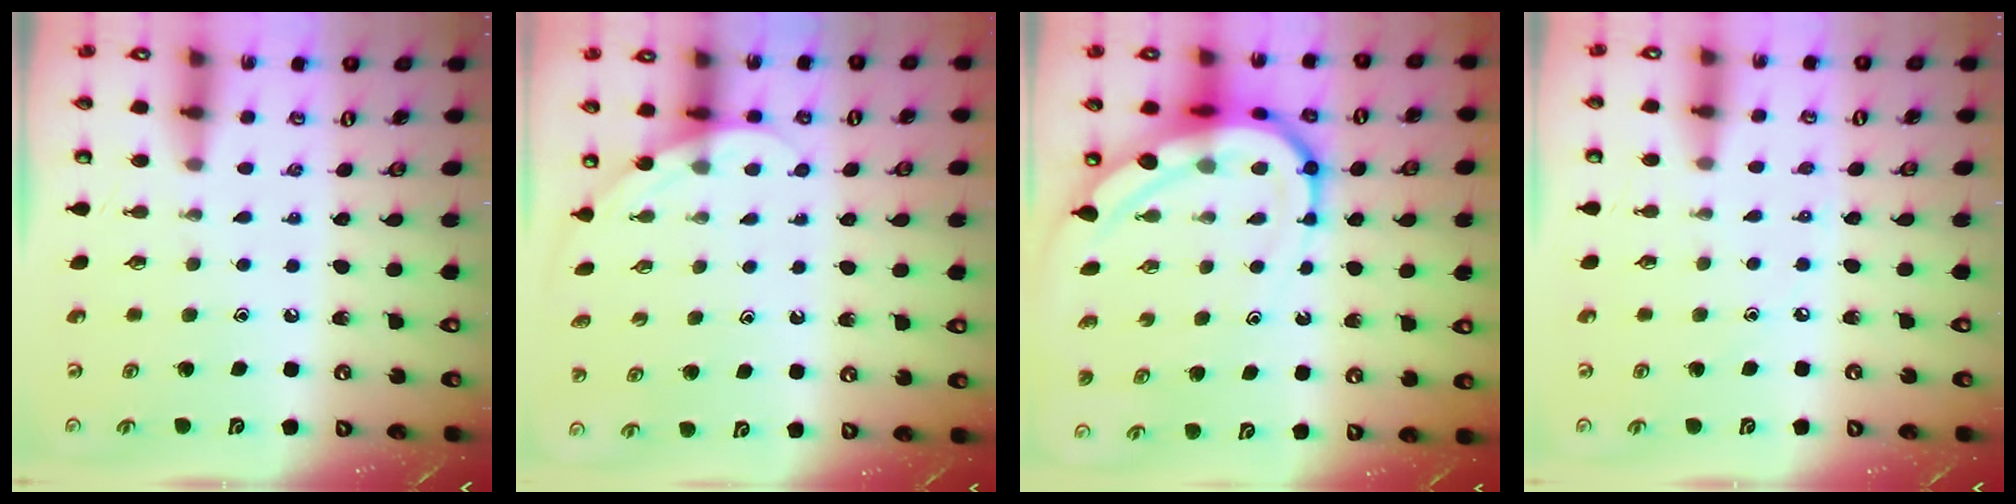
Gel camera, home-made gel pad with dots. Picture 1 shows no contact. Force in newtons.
{"total": 3.6, "press": 3.6, "slide": 0.1}
{"total": 13.6, "press": 13.5, "slide": 1.3}
{"total": 2.3, "press": 2.3, "slide": 0.3}